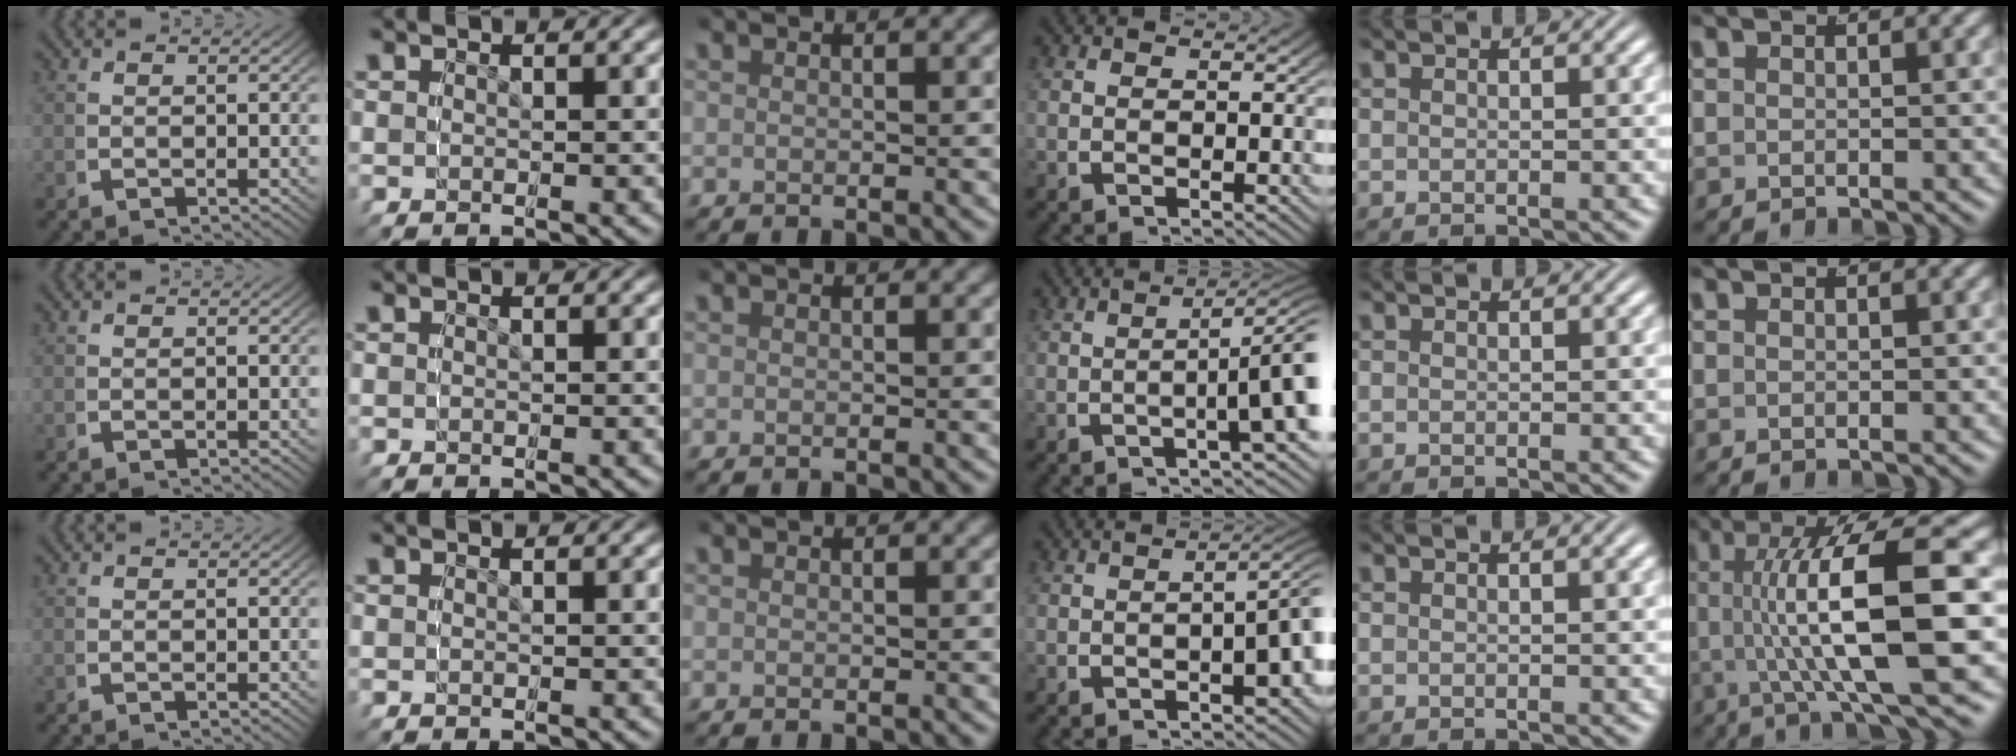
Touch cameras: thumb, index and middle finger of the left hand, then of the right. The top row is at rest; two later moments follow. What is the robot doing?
{"motion": "grasp_and_lifting", "object": "bottle"}